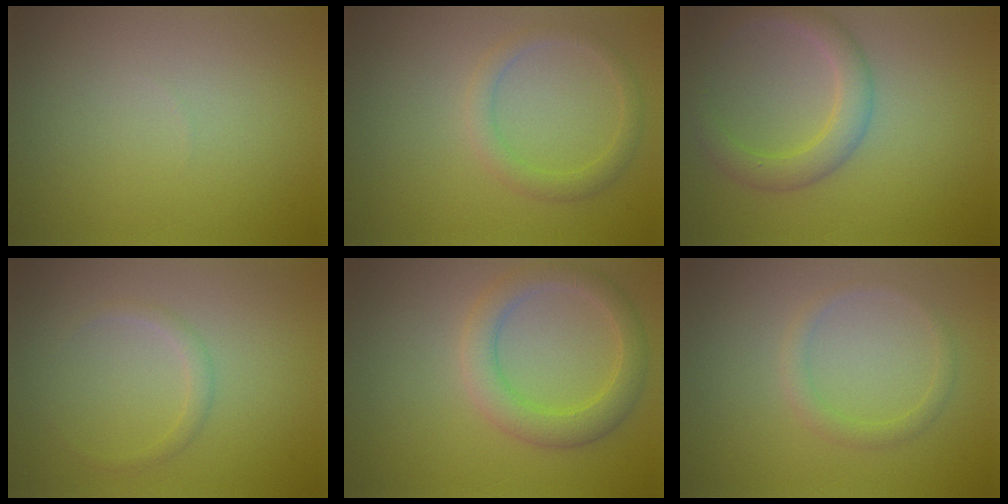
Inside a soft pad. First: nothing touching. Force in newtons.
{"total": 1.9, "press": 1.9, "slide": 0.1}
{"total": 3.2, "press": 3.1, "slide": 0.3}
{"total": 1.0, "press": 1.0, "slide": 0.1}
{"total": 3.8, "press": 3.8, "slide": 0.1}
{"total": 1.4, "press": 1.4, "slide": 0.1}